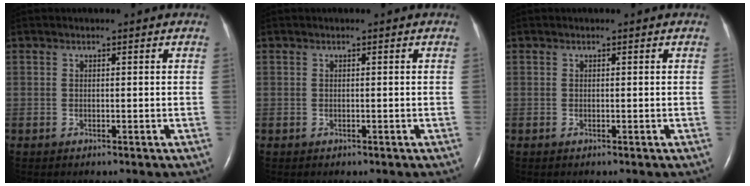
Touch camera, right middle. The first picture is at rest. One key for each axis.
{"total": 0.0}
{"total": 0.0}